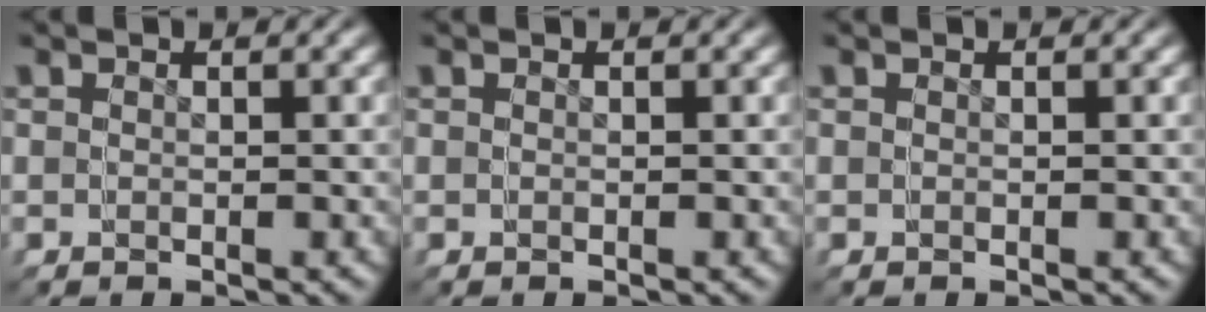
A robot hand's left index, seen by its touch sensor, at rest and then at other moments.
{"total": 0.0}
{"total": 0.0}